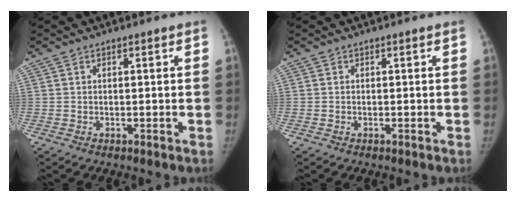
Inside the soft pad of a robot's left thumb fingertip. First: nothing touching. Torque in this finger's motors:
{"motor_torque": [0.00, 0.00, 0.19, -0.15, 0.01]}